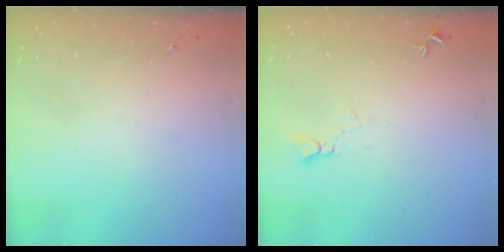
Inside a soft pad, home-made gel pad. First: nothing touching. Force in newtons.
{"total": 3.3, "press": 3.3, "slide": 0.3}